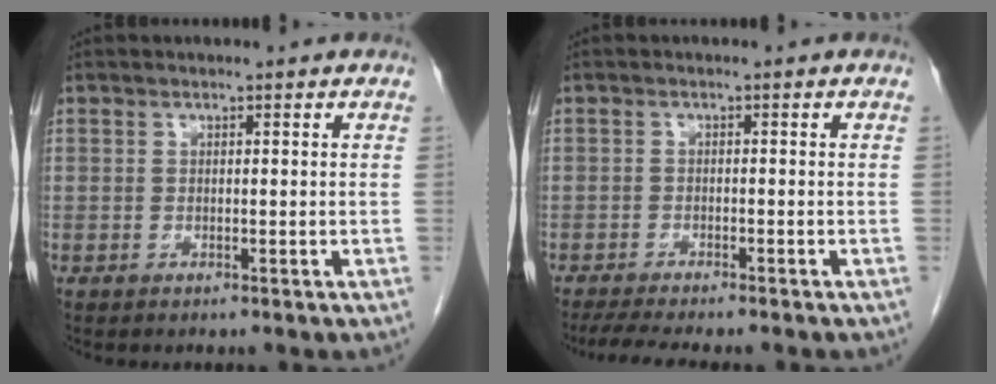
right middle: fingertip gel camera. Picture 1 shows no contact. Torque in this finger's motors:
{"motor_torque": [0.35, -0.26, 0.05, 0.03]}